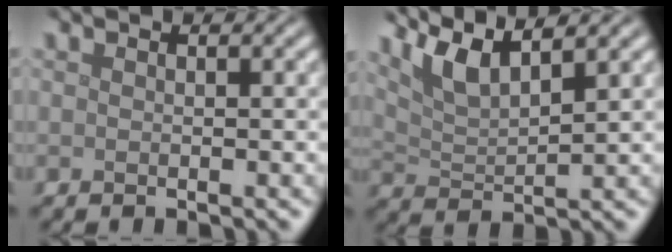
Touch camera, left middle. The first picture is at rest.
{"total": 4.8, "force": [3.5, 1.0, 3.1], "torque": [-0.064, 0.005, 0.070]}